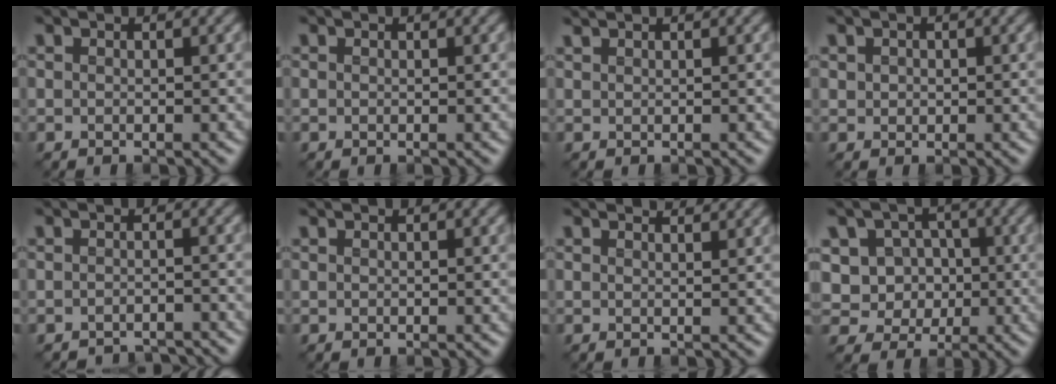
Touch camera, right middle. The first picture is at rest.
{"total": 0.0}
{"total": 0.6, "force": [0.6, -0.1, 0.1], "torque": [-0.007, 0.003, 0.014]}
{"total": 0.8, "force": [0.0, 0.7, 0.2], "torque": [-0.004, -0.004, 0.002]}
{"total": 3.3, "force": [-3.3, 0.4, -0.1], "torque": [0.010, -0.008, -0.052]}
{"total": 0.0}
{"total": 1.9, "force": [1.8, 0.1, 0.4], "torque": [-0.012, 0.003, 0.017]}
{"total": 6.0, "force": [0.1, 5.5, 2.3], "torque": [-0.041, 0.017, -0.017]}